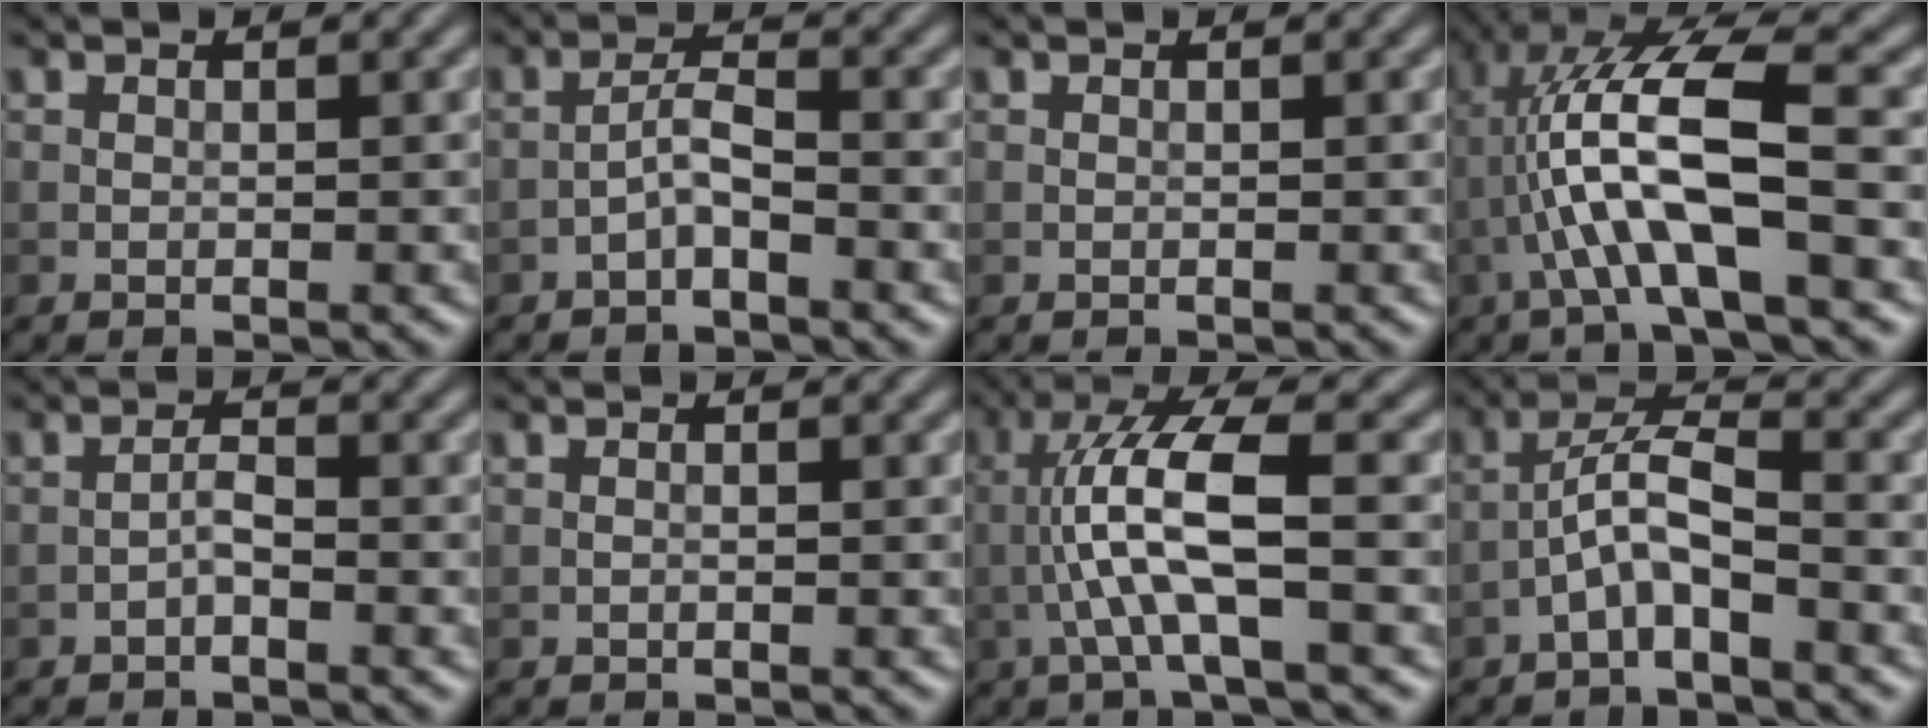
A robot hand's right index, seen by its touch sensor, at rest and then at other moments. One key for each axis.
{"total": 2.1, "fx": -1.3, "fy": 0.3, "fz": 1.6, "tx": -0.032, "ty": 0.011, "tz": -0.030}
{"total": 0.0}
{"total": 9.2, "fx": -1.5, "fy": 2.2, "fz": 8.8, "tx": -0.177, "ty": 0.022, "tz": -0.029}
{"total": 1.3, "fx": -0.8, "fy": 0.2, "fz": 0.9, "tx": -0.018, "ty": 0.006, "tz": -0.017}
{"total": 0.0}
{"total": 7.0, "fx": -0.9, "fy": 1.3, "fz": 6.8, "tx": -0.135, "ty": 0.017, "tz": -0.017}
{"total": 3.9, "fx": -2.0, "fy": 0.8, "fz": 3.2, "tx": -0.064, "ty": 0.017, "tz": -0.043}